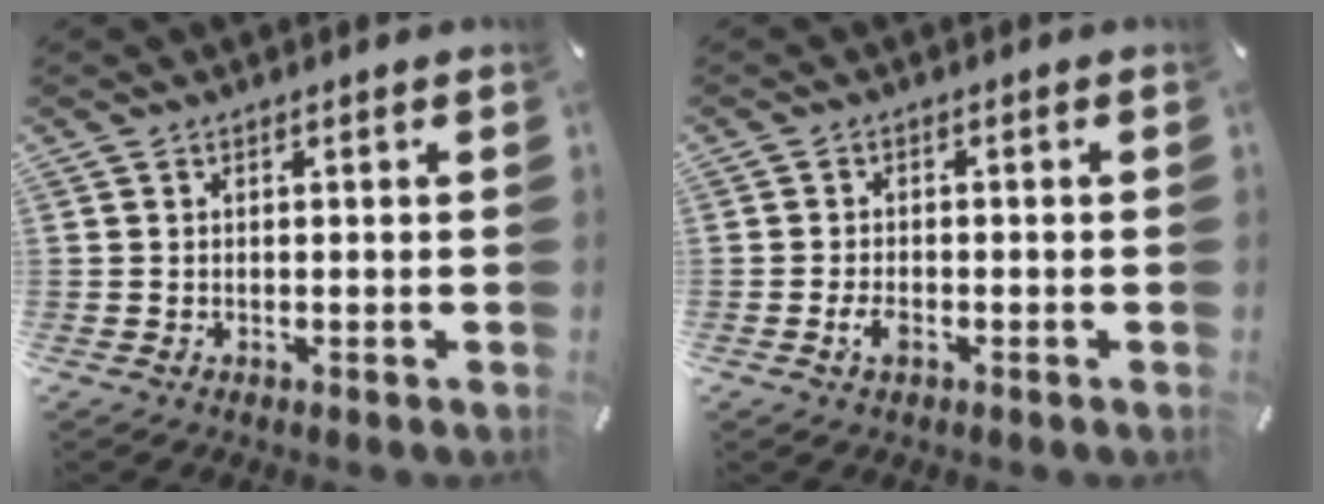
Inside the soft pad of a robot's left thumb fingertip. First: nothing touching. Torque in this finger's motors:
{"motor_torque": [-0.07, 0.07, 0.29, 0.17, 0.05]}